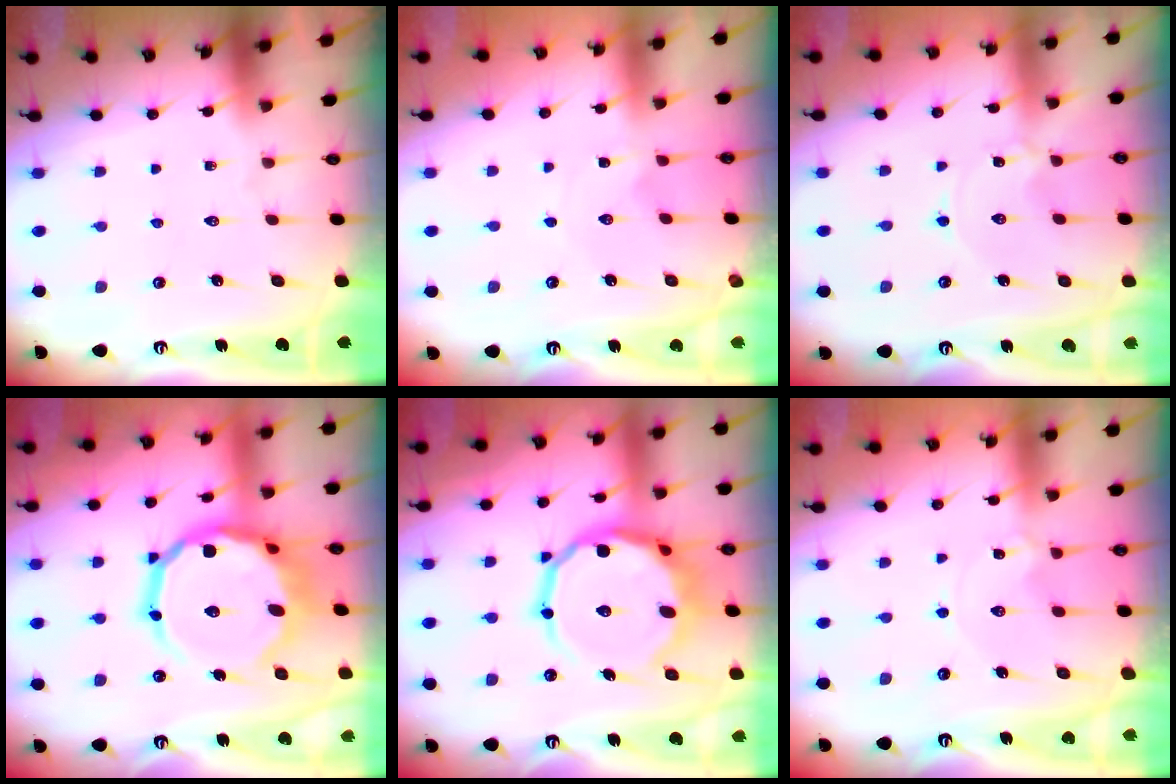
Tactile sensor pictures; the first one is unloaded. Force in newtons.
{"total": 0.6, "press": 0.6, "slide": 0.1}
{"total": 0.0}
{"total": 19.2, "press": 18.9, "slide": 3.3}
{"total": 16.4, "press": 16.1, "slide": 3.0}
{"total": 1.8, "press": 1.8, "slide": 0.1}